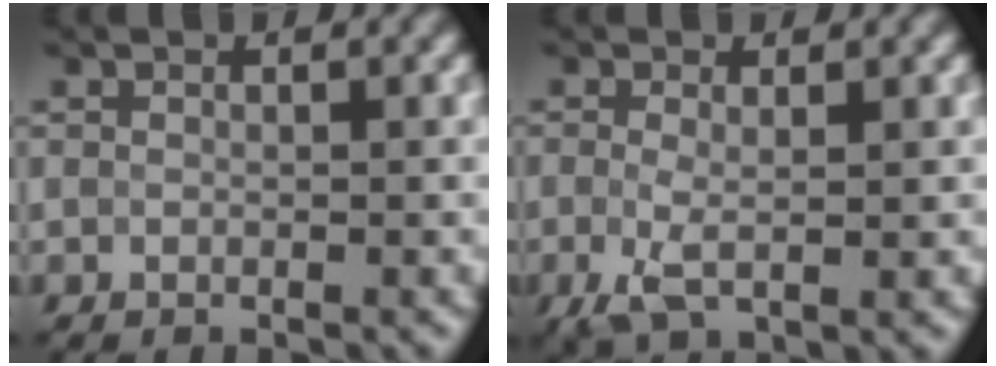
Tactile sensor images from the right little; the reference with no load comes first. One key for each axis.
{"total": 2.1, "fx": -0.6, "fy": 0.7, "fz": 1.9, "tx": -0.057, "ty": -0.004, "tz": -0.011}